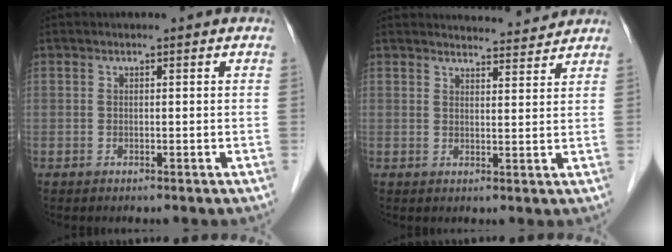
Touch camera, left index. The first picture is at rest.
{"total": 5.3, "force": [5.3, 0.3, 0.1], "torque": [-0.009, 0.001, 0.066]}